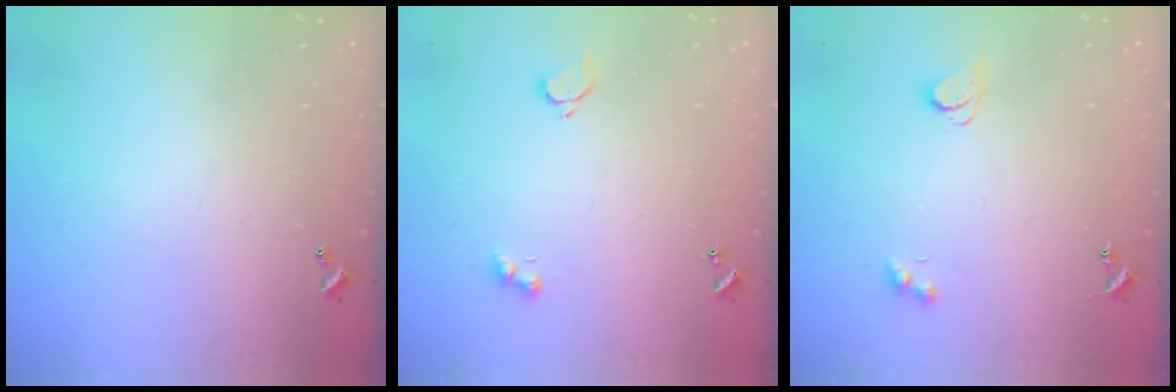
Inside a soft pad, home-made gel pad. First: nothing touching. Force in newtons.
{"total": 2.1, "press": 2.1, "slide": 0.5}
{"total": 2.4, "press": 2.3, "slide": 0.6}